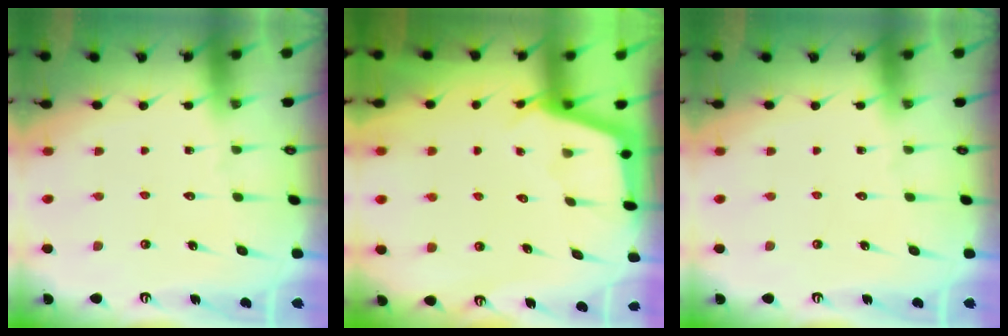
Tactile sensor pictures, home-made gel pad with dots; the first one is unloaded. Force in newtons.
{"total": 2.9, "press": 2.9, "slide": 0.4}
{"total": 0.0}